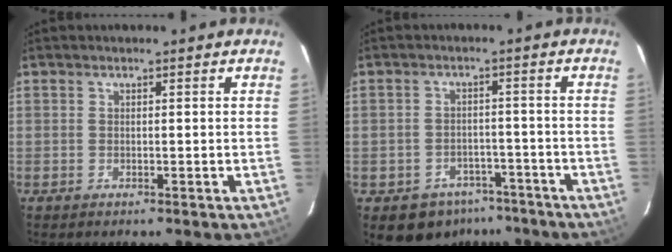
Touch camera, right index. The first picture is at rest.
{"total": 8.4, "force": [-5.7, 5.8, 2.0], "torque": [-0.049, 0.022, -0.060]}